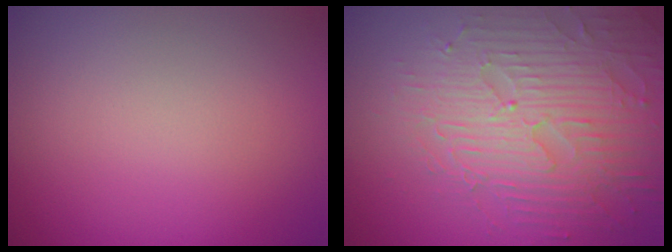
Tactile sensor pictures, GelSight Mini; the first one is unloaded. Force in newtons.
{"total": 5.8, "press": 5.0, "slide": 2.9}